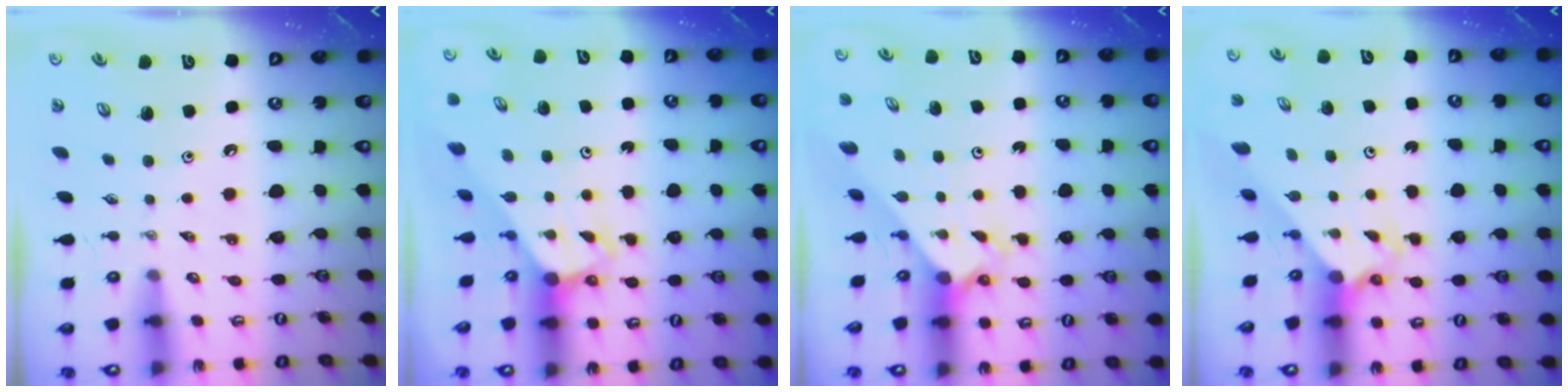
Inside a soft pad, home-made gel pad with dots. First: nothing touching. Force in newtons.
{"total": 3.3, "press": 3.3, "slide": 0.3}
{"total": 2.4, "press": 2.4, "slide": 0.2}
{"total": 2.4, "press": 2.4, "slide": 0.3}